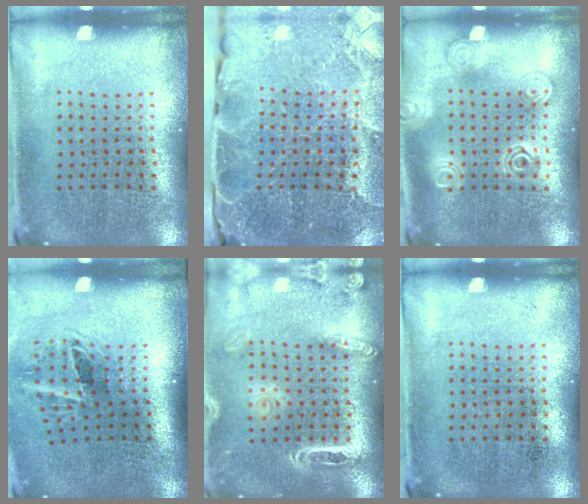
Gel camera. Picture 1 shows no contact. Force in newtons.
{"total": 3.1, "press": 3.1, "slide": 0.4}
{"total": 1.3, "press": 1.3, "slide": 0.1}
{"total": 2.0, "press": 1.2, "slide": 1.6}
{"total": 1.9, "press": 1.6, "slide": 1.0}
{"total": 0.0}